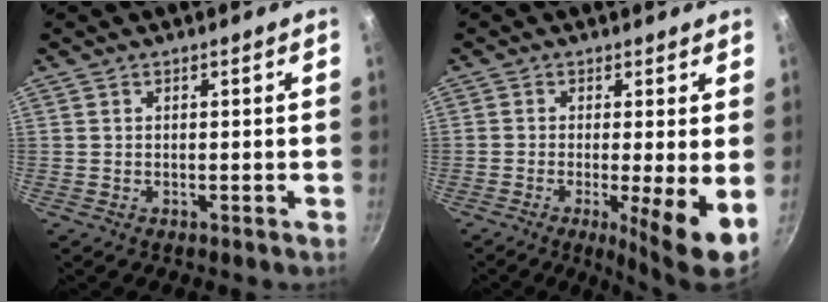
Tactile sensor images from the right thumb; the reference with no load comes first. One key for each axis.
{"total": 8.3, "fx": -1.6, "fy": 0.9, "fz": 8.1, "tx": -0.130, "ty": -0.011, "tz": -0.023}